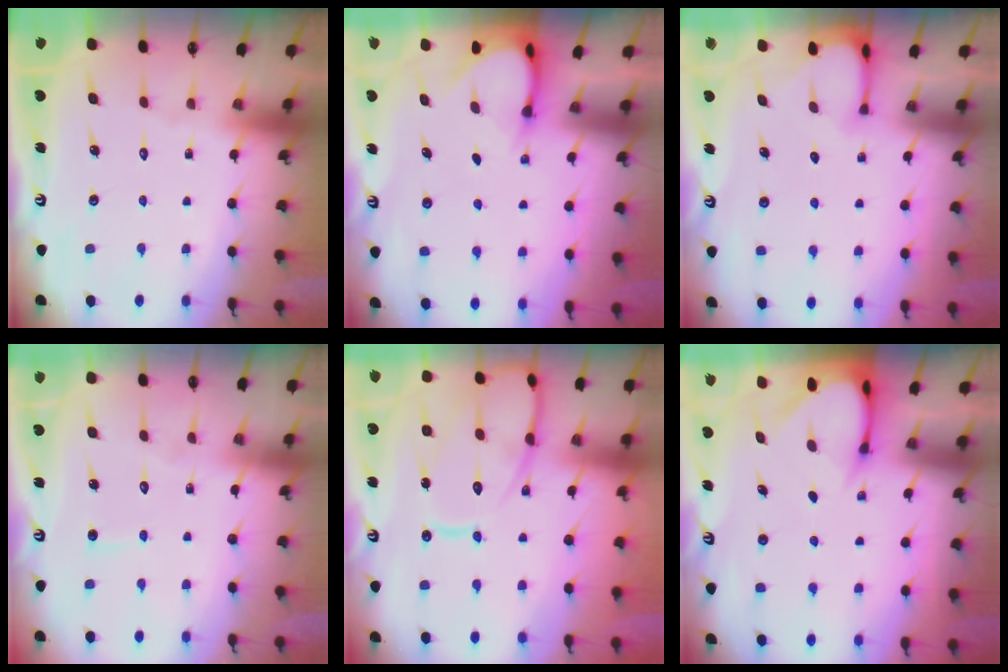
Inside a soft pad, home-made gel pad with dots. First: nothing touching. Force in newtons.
{"total": 3.8, "press": 3.8, "slide": 0.3}
{"total": 2.6, "press": 2.6, "slide": 0.3}
{"total": 5.6, "press": 5.6, "slide": 0.7}
{"total": 15.1, "press": 15.1, "slide": 1.1}
{"total": 3.3, "press": 3.3, "slide": 0.2}